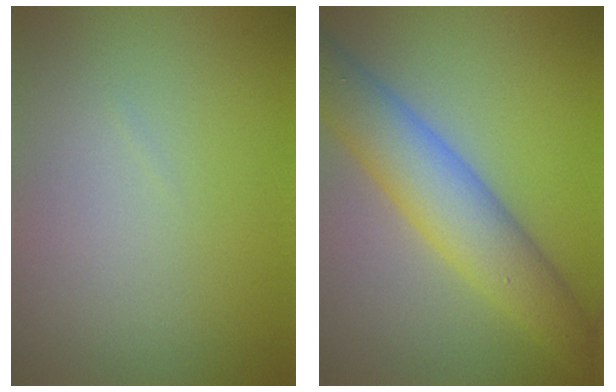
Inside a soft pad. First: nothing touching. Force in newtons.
{"total": 6.8, "press": 6.8, "slide": 0.2}